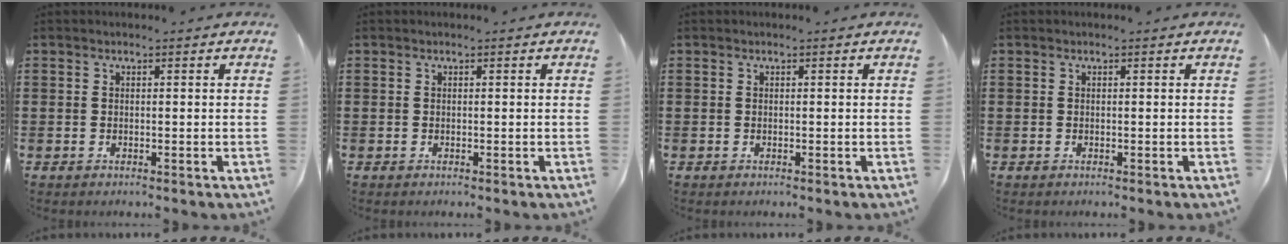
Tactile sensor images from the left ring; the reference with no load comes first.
{"total": 0.0}
{"total": 0.0}
{"total": 0.0}